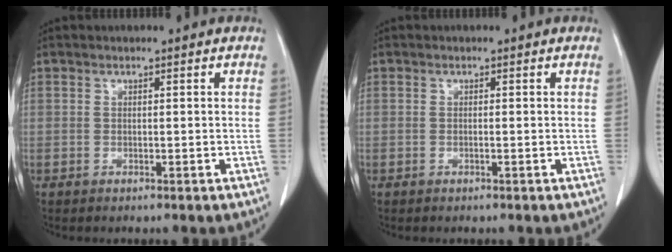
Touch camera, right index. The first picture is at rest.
{"total": 0.0}